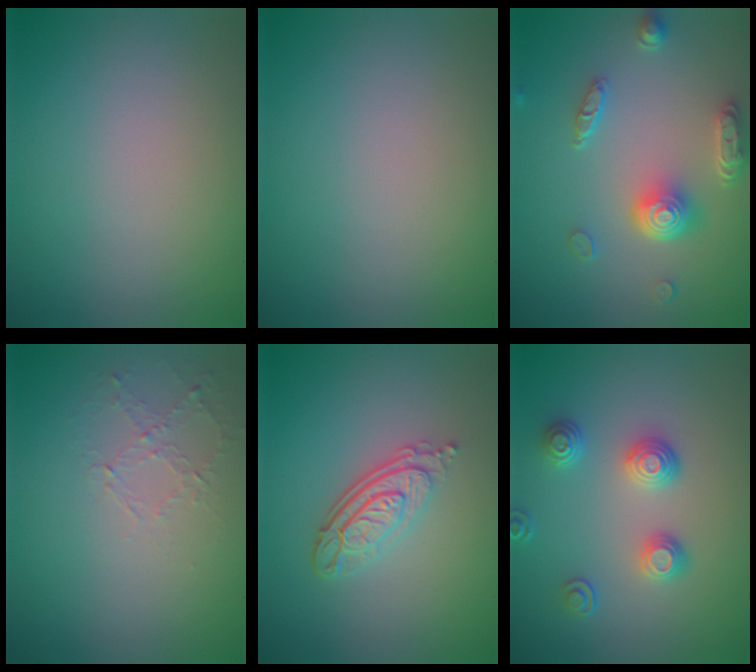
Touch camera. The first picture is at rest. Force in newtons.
{"total": 0.0}
{"total": 4.7, "press": 3.7, "slide": 3.0}
{"total": 1.0, "press": 0.4, "slide": 0.9}
{"total": 4.3, "press": 3.0, "slide": 3.1}
{"total": 3.2, "press": 2.8, "slide": 1.5}